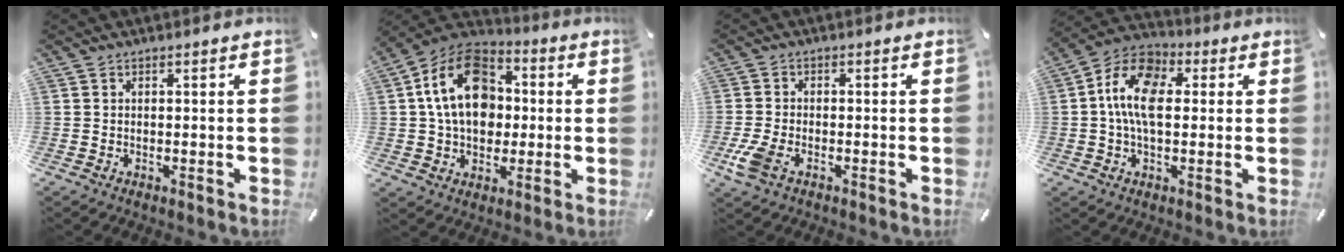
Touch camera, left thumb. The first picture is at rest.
{"total": 17.9, "force": [1.3, 13.9, 11.3], "torque": [-0.221, 0.013, 0.021]}
{"total": 5.1, "force": [-2.5, 2.5, 3.6], "torque": [-0.102, -0.009, -0.051]}
{"total": 12.8, "force": [1.1, 8.2, 9.7], "torque": [-0.195, 0.008, 0.018]}